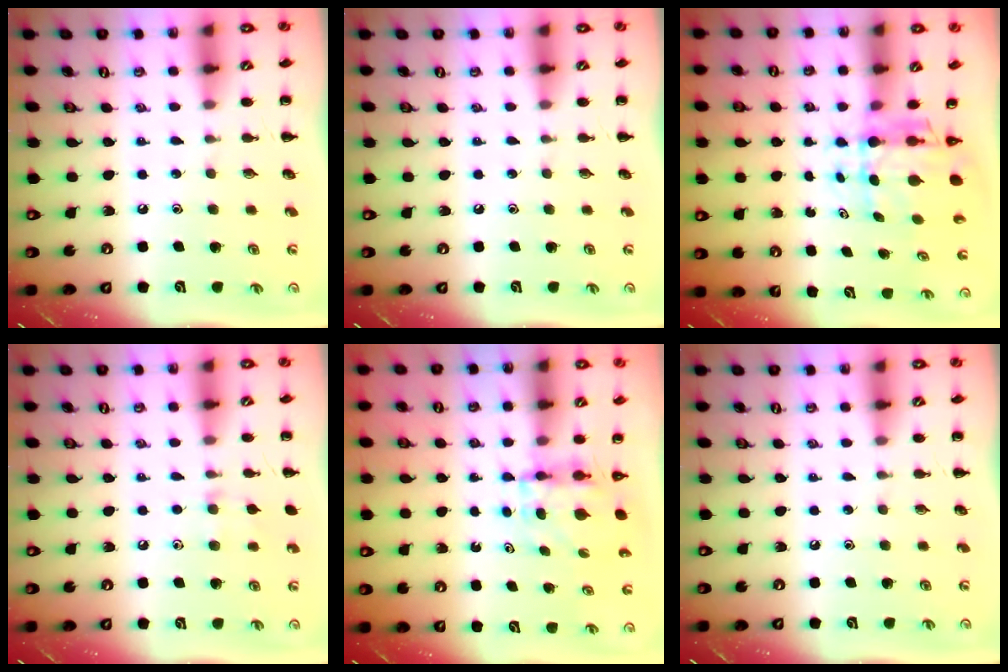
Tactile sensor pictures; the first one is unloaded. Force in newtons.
{"total": 0.0}
{"total": 6.1, "press": 5.7, "slide": 2.2}
{"total": 7.1, "press": 6.8, "slide": 2.1}
{"total": 3.9, "press": 3.9, "slide": 0.3}
{"total": 0.0}